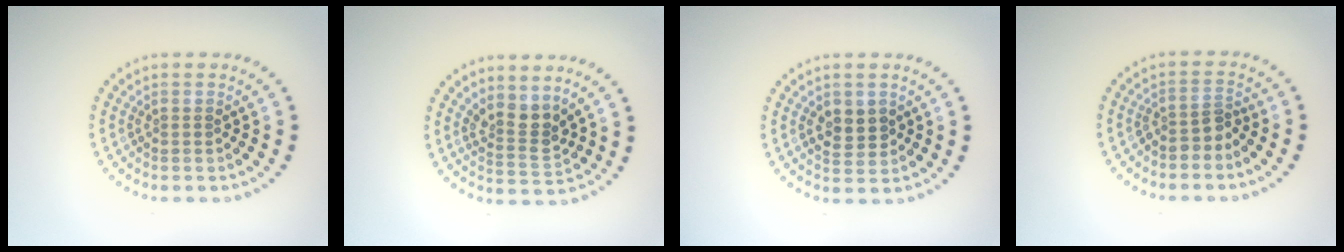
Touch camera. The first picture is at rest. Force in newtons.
{"total": 2.6, "press": 2.2, "slide": 1.5}
{"total": 2.4, "press": 2.4, "slide": 0.3}
{"total": 1.9, "press": 1.4, "slide": 1.3}